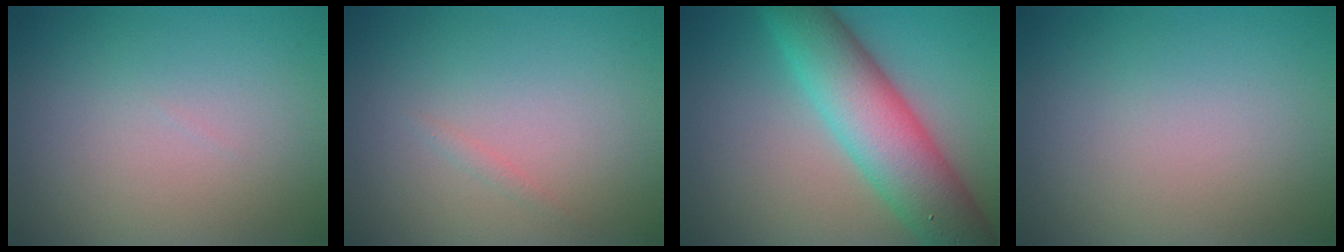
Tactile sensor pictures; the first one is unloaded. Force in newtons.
{"total": 0.6, "press": 0.6, "slide": 0.1}
{"total": 8.8, "press": 8.8, "slide": 0.2}
{"total": 0.0}